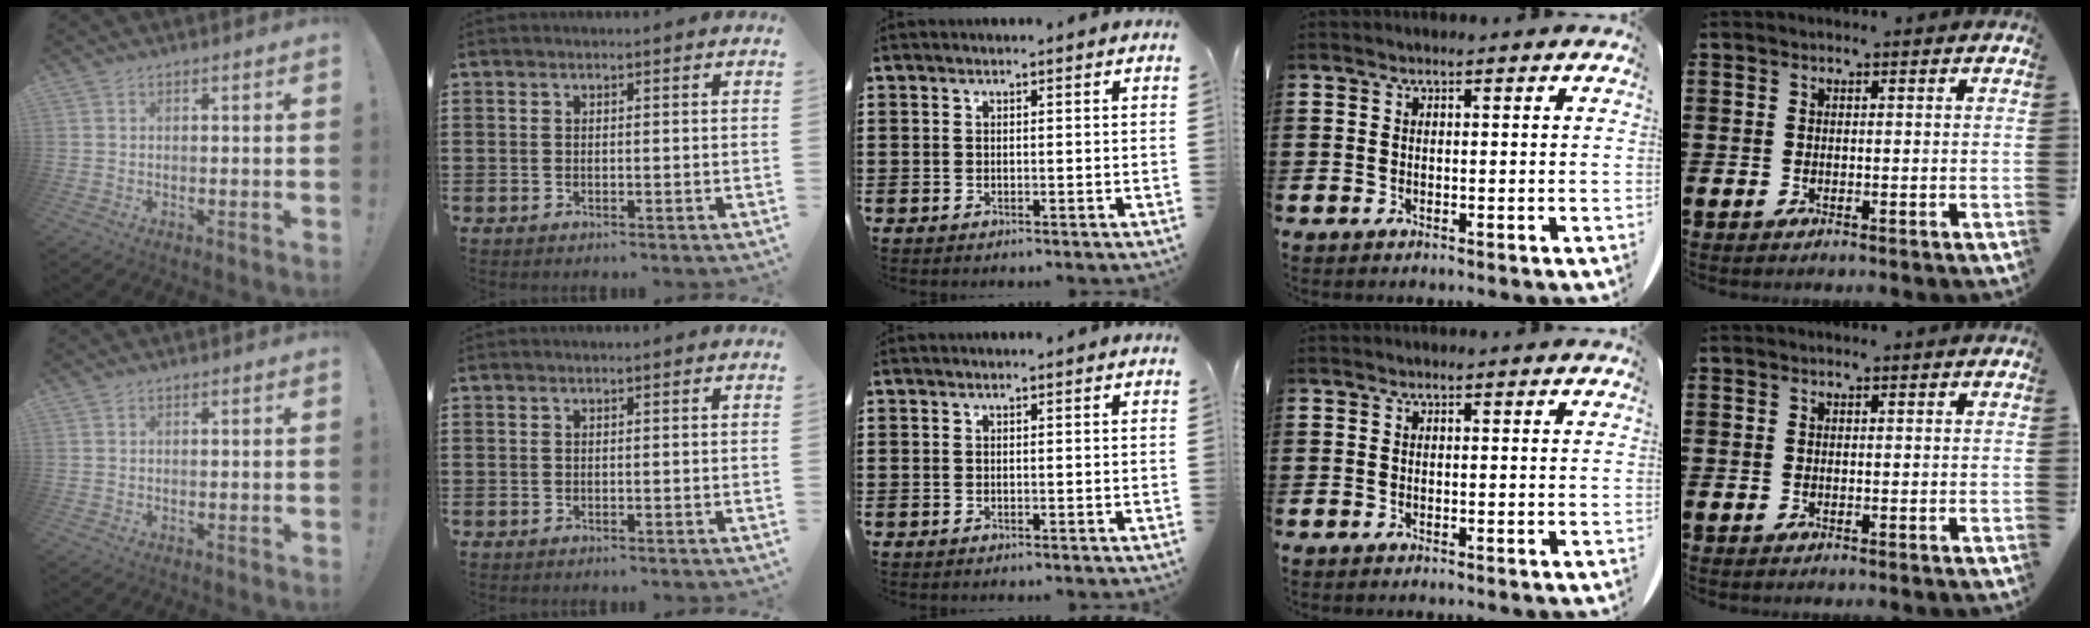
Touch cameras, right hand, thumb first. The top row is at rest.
{}